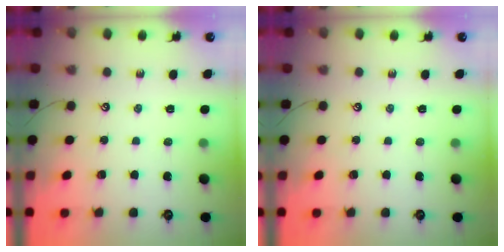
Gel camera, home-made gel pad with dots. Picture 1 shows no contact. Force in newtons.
{"total": 0.0}